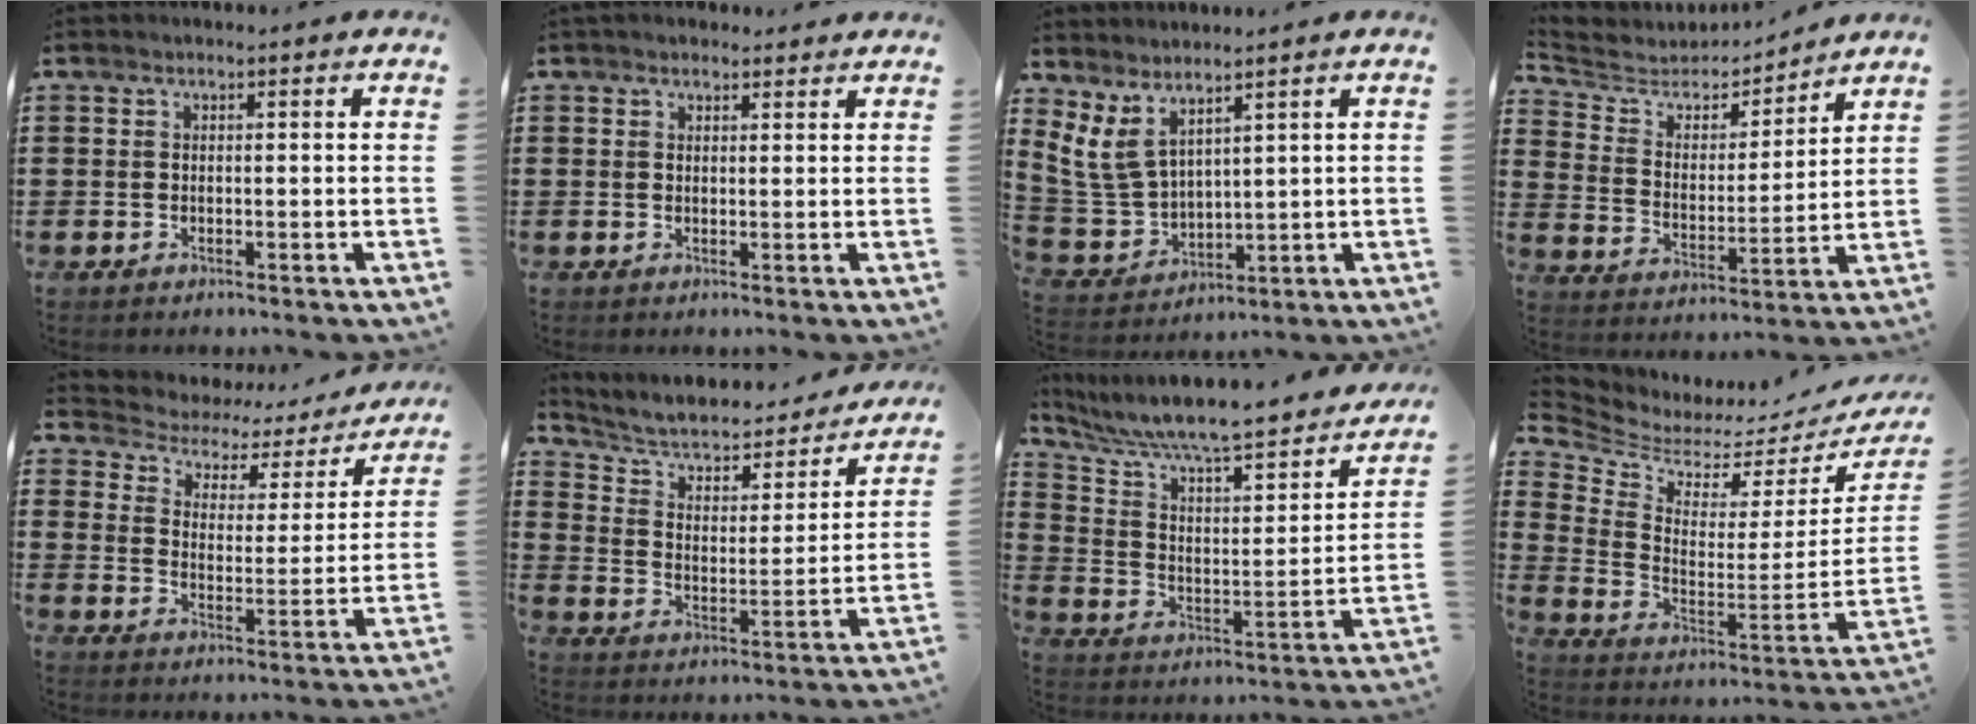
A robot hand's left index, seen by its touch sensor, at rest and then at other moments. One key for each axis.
{"total": 1.7, "fx": 1.4, "fy": 1.0, "fz": 0.0, "tx": -0.004, "ty": 0.007, "tz": 0.027}
{"total": 6.3, "fx": 4.3, "fy": 3.2, "fz": 3.4, "tx": -0.108, "ty": -0.016, "tz": 0.076}
{"total": 4.7, "fx": 4.4, "fy": 1.6, "fz": 0.2, "tx": -0.039, "ty": -0.037, "tz": 0.068}
{"total": 2.8, "fx": 2.0, "fy": 1.8, "fz": 1.0, "tx": -0.038, "ty": -0.018, "tz": 0.022}
{"total": 4.9, "fx": 3.6, "fy": 2.4, "fz": 2.2, "tx": -0.064, "ty": -0.025, "tz": 0.052}
{"total": 8.3, "fx": 7.3, "fy": 0.9, "fz": 3.8, "tx": -0.106, "ty": -0.062, "tz": 0.120}
{"total": 3.0, "fx": 2.9, "fy": 0.8, "fz": 0.5, "tx": -0.038, "ty": -0.050, "tz": 0.043}